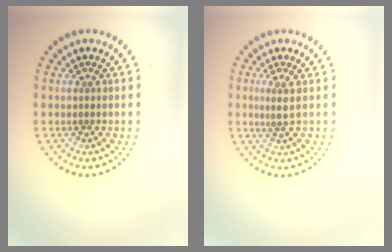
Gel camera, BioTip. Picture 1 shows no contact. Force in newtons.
{"total": 1.5, "press": 1.2, "slide": 0.9}